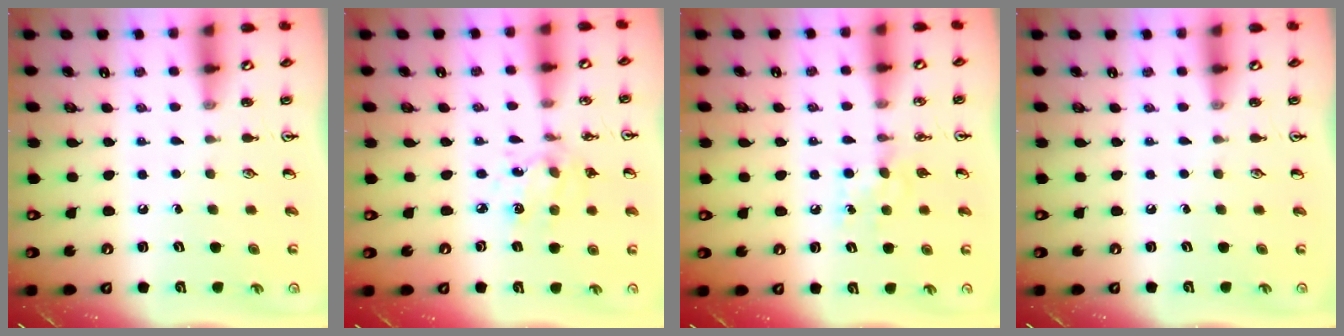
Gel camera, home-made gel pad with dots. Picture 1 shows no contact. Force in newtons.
{"total": 4.7, "press": 4.5, "slide": 1.5}
{"total": 7.5, "press": 7.5, "slide": 0.6}
{"total": 0.0}